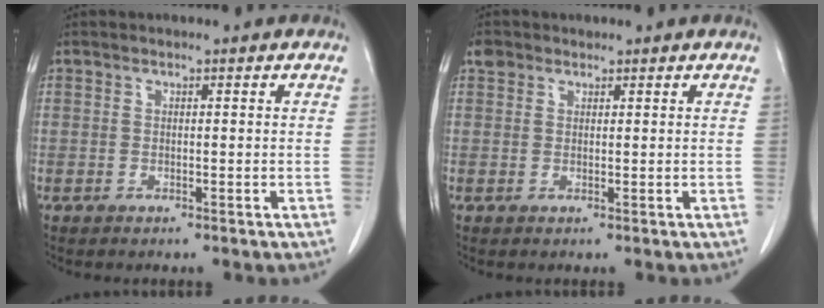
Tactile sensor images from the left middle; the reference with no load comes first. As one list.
[{"total": 1.7, "force": [1.1, 1.2, 0.2], "torque": [-0.004, 0.011, 0.018]}]